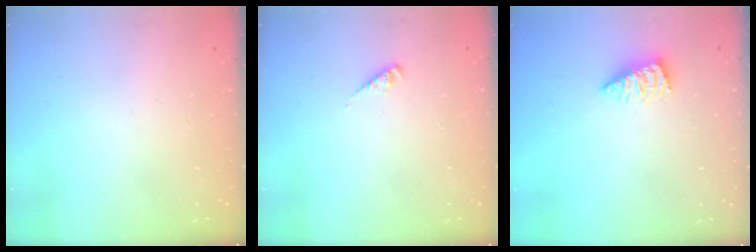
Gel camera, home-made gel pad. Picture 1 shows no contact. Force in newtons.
{"total": 1.8, "press": 1.7, "slide": 0.4}
{"total": 1.7, "press": 1.7, "slide": 0.1}